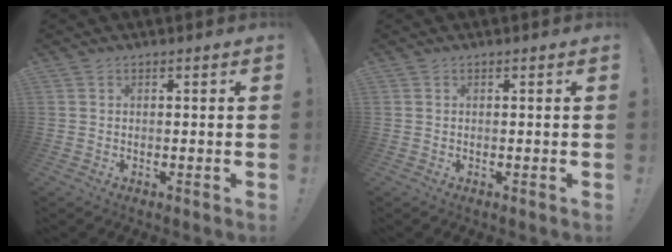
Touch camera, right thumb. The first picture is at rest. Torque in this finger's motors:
{"motor_torque": [0.00, 0.00, 0.00, 0.00, 0.00]}